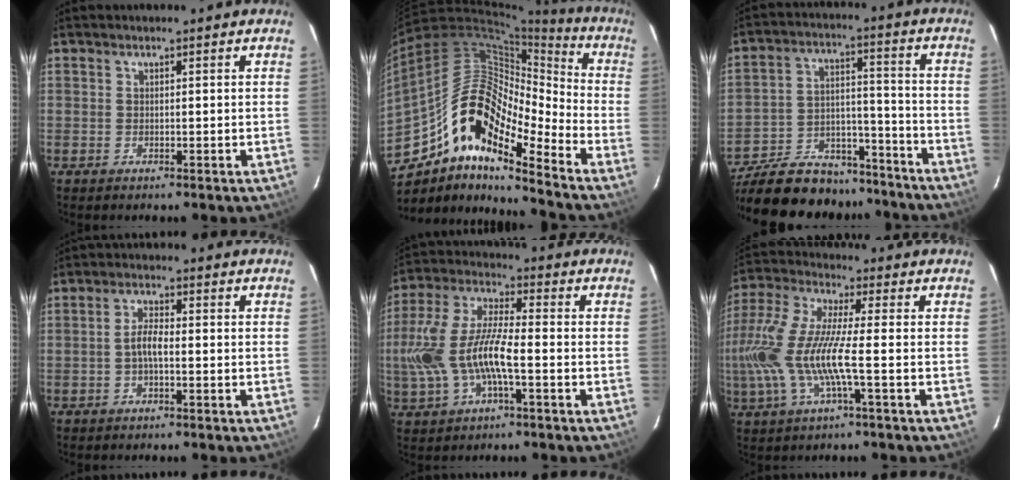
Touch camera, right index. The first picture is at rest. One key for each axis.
{"total": 19.2, "fx": -11.5, "fy": 6.1, "fz": 14.1, "tx": -0.237, "ty": -0.010, "tz": -0.228}
{"total": 26.1, "fx": -21.5, "fy": 10.6, "fz": 10.2, "tx": -0.218, "ty": 0.025, "tz": -0.306}
{"total": 2.9, "fx": -0.9, "fy": 0.8, "fz": 2.7, "tx": -0.059, "ty": 0.008, "tz": -0.018}
{"total": 14.3, "fx": -3.2, "fy": 5.0, "fz": 13.0, "tx": -0.278, "ty": 0.003, "tz": -0.060}
{"total": 15.4, "fx": -3.4, "fy": 2.2, "fz": 14.9, "tx": -0.299, "ty": -0.012, "tz": -0.069}